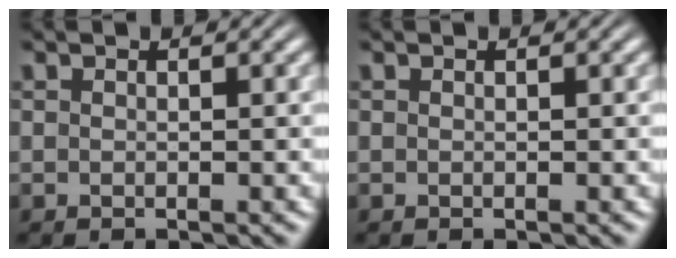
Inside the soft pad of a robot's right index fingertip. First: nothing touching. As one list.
[{"total": 0.0}]